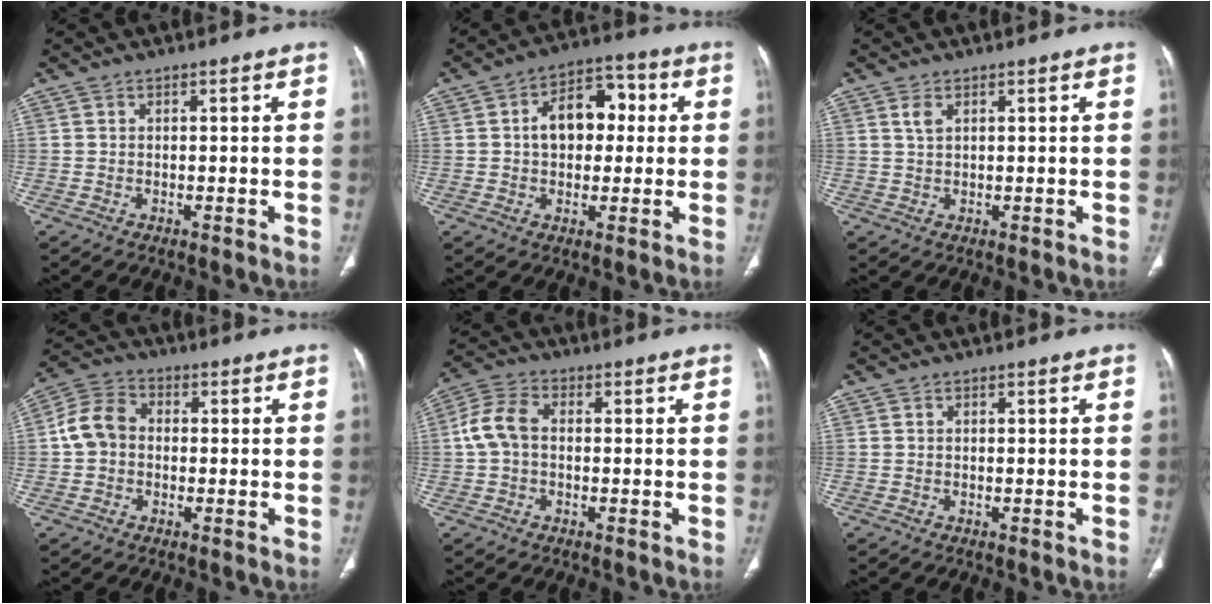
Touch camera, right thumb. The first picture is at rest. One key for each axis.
{"total": 11.0, "fx": 1.2, "fy": 7.6, "fz": 7.9, "tx": -0.086, "ty": 0.029, "tz": 0.014}
{"total": 1.8, "fx": 0.9, "fy": 0.9, "fz": 1.3, "tx": -0.027, "ty": 0.003, "tz": 0.024}
{"total": 7.4, "fx": -0.2, "fy": 6.0, "fz": 4.3, "tx": -0.072, "ty": 0.024, "tz": -0.016}
{"total": 6.7, "fx": 0.0, "fy": 4.6, "fz": 4.8, "tx": -0.099, "ty": 0.021, "tz": -0.008}
{"total": 0.0}